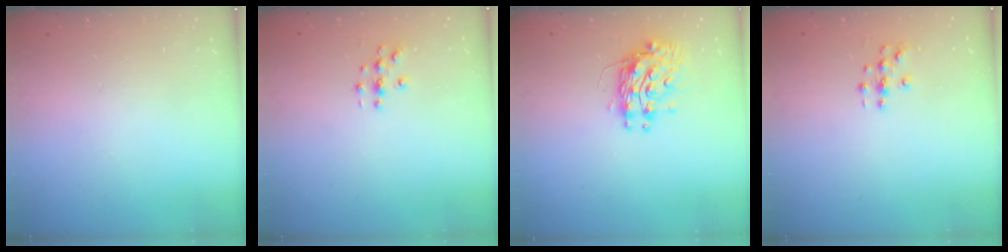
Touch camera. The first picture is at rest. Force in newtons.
{"total": 2.8, "press": 2.8, "slide": 0.3}
{"total": 10.6, "press": 10.5, "slide": 0.8}
{"total": 3.1, "press": 3.1, "slide": 0.2}